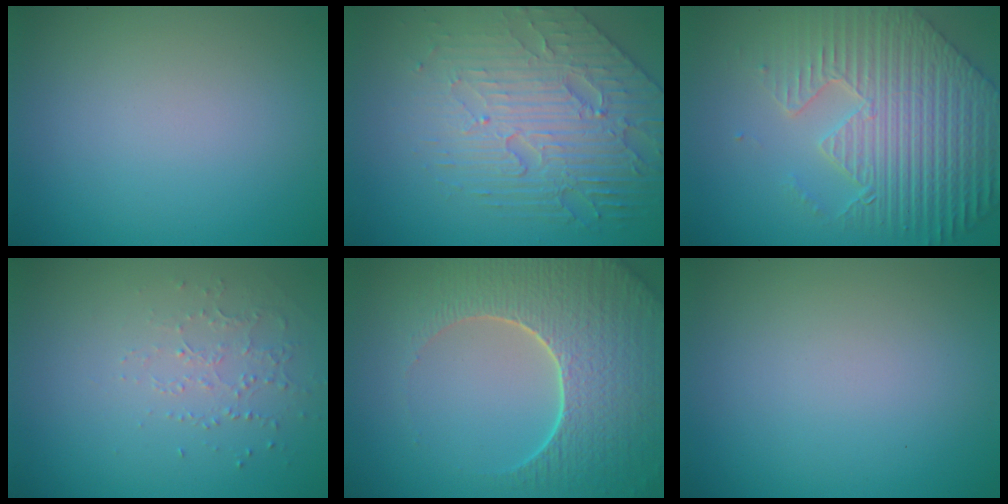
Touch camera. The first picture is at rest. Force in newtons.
{"total": 6.6, "press": 5.2, "slide": 4.0}
{"total": 8.4, "press": 6.5, "slide": 5.3}
{"total": 1.0, "press": 0.7, "slide": 0.8}
{"total": 8.0, "press": 6.2, "slide": 5.2}
{"total": 0.0}